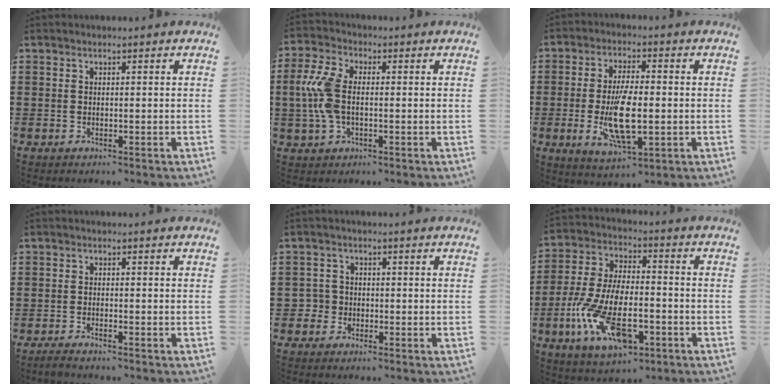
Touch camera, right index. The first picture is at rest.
{"total": 7.6, "force": [-0.2, 4.2, 6.4], "torque": [-0.169, -0.003, -0.014]}
{"total": 10.6, "force": [-1.6, 4.1, 9.6], "torque": [-0.192, -0.018, -0.029]}
{"total": 1.2, "force": [-1.1, 0.0, 0.4], "torque": [-0.007, -0.002, -0.021]}
{"total": 2.3, "force": [-0.9, 2.1, 0.3], "torque": [-0.022, 0.002, -0.024]}
{"total": 13.8, "force": [-5.2, 6.1, 11.2], "torque": [-0.256, -0.003, -0.101]}